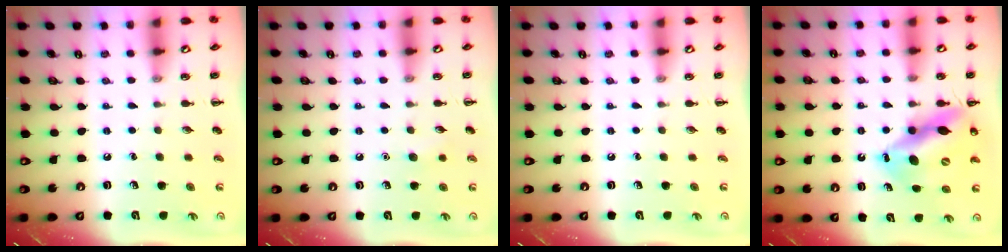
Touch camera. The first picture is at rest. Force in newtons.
{"total": 4.5, "press": 4.3, "slide": 1.3}
{"total": 0.0}
{"total": 14.6, "press": 14.0, "slide": 4.1}